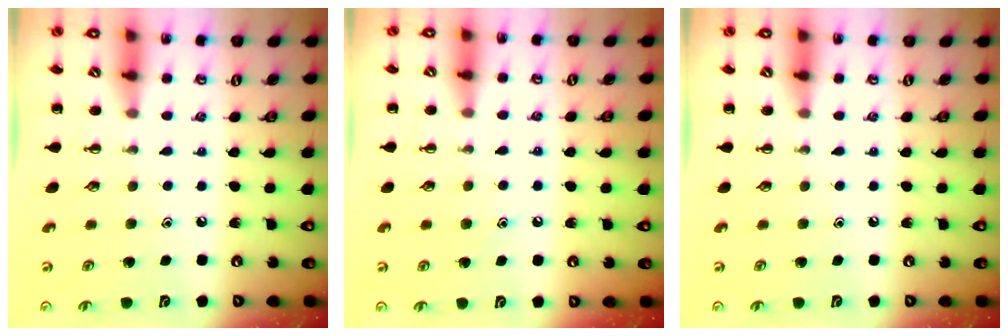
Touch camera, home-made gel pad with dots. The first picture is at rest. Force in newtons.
{"total": 7.4, "press": 7.2, "slide": 1.7}
{"total": 0.0}